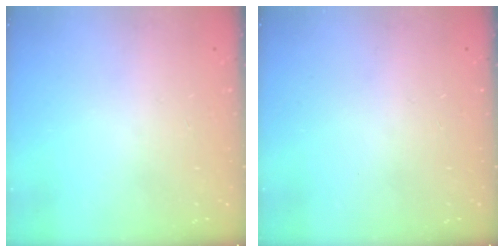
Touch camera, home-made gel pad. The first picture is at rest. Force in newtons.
{"total": 0.0}